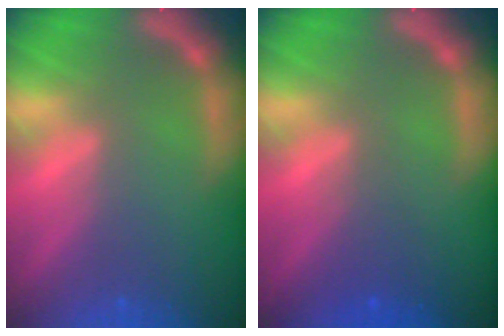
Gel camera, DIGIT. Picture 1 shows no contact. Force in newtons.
{"total": 1.9}